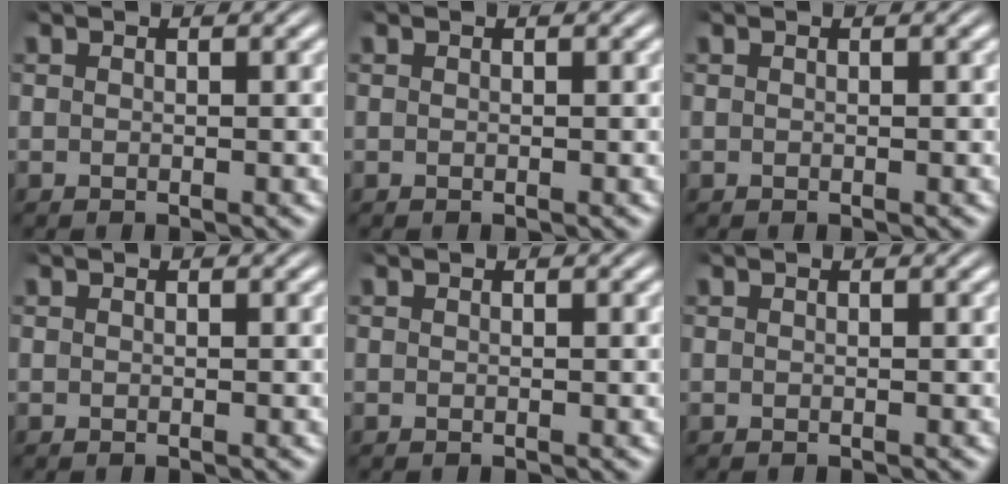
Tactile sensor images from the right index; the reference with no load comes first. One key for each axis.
{"total": 0.0}
{"total": 0.0}
{"total": 0.0}
{"total": 0.0}
{"total": 0.0}